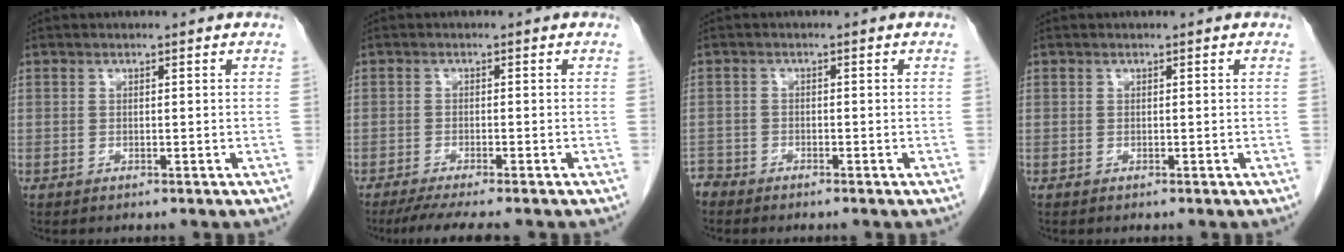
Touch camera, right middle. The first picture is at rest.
{"total": 6.0, "force": [-4.9, -0.2, 3.3], "torque": [-0.045, -0.015, -0.079]}
{"total": 2.1, "force": [-2.0, 0.5, -0.3], "torque": [0.006, -0.003, -0.039]}
{"total": 0.0}